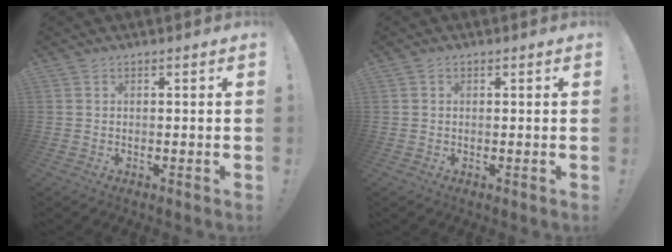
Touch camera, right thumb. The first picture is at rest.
{"total": 0.5, "force": [0.1, 0.5, 0.1], "torque": [0.001, 0.002, 0.001]}